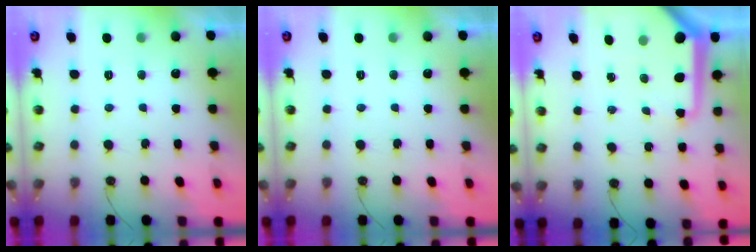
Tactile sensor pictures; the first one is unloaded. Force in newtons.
{"total": 0.0}
{"total": 10.4, "press": 10.4, "slide": 1.1}